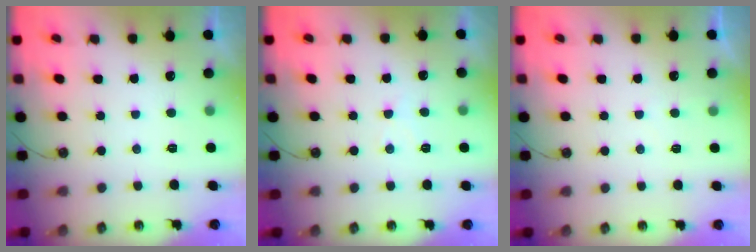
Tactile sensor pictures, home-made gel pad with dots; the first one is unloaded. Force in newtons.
{"total": 4.9, "press": 4.8, "slide": 0.7}
{"total": 2.0, "press": 2.0, "slide": 0.3}